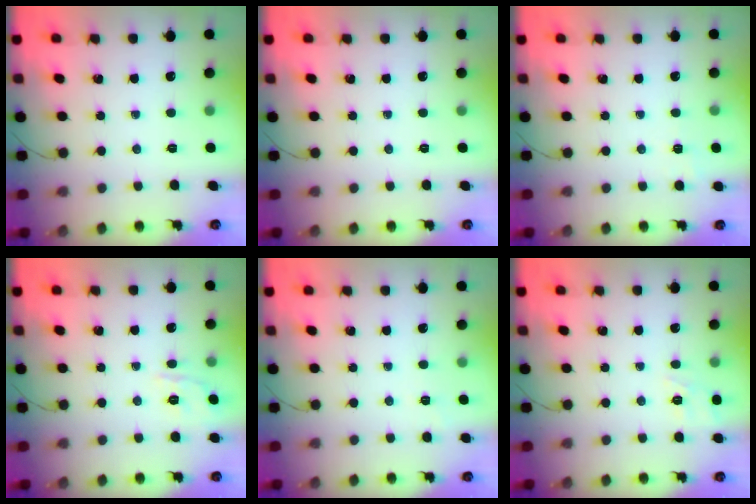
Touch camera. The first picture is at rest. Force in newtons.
{"total": 0.0}
{"total": 1.4, "press": 0.2, "slide": 1.4}
{"total": 6.9, "press": 6.9, "slide": 1.1}
{"total": 1.3, "press": 0.2, "slide": 1.3}
{"total": 8.8, "press": 8.7, "slide": 1.5}